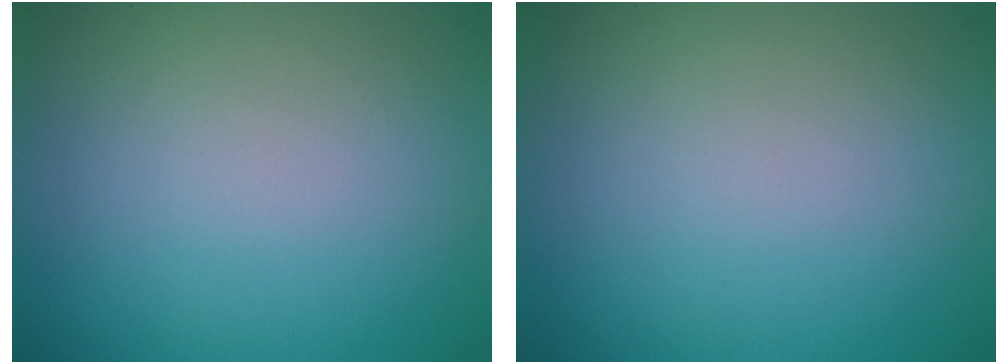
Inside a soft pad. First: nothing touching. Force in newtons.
{"total": 0.0}